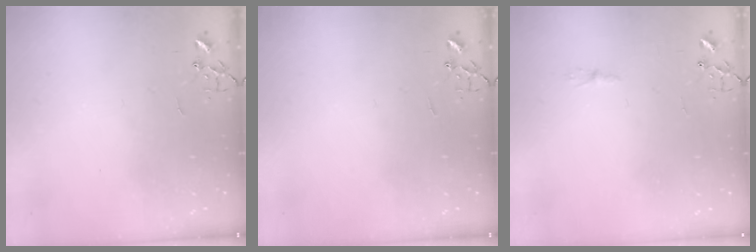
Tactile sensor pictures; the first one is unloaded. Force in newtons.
{"total": 0.0}
{"total": 4.0, "press": 4.0, "slide": 0.4}